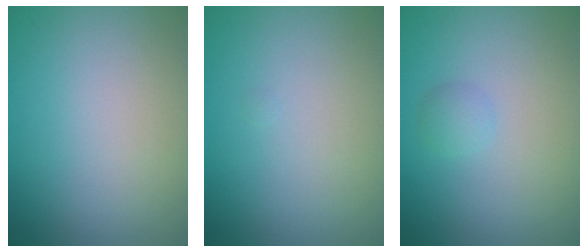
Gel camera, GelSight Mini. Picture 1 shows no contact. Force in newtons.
{"total": 0.0}
{"total": 1.1, "press": 1.1, "slide": 0.0}